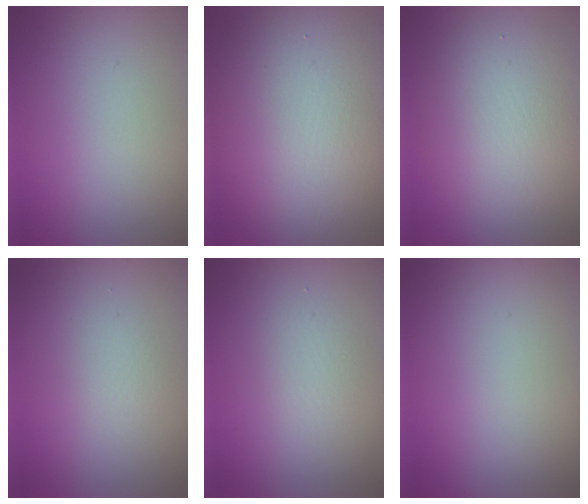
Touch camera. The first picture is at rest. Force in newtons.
{"total": 13.7, "press": 13.7, "slide": 0.7}
{"total": 6.6, "press": 6.6, "slide": 0.4}
{"total": 1.1, "press": 1.1, "slide": 0.1}
{"total": 1.4, "press": 1.4, "slide": 0.1}
{"total": 0.0}